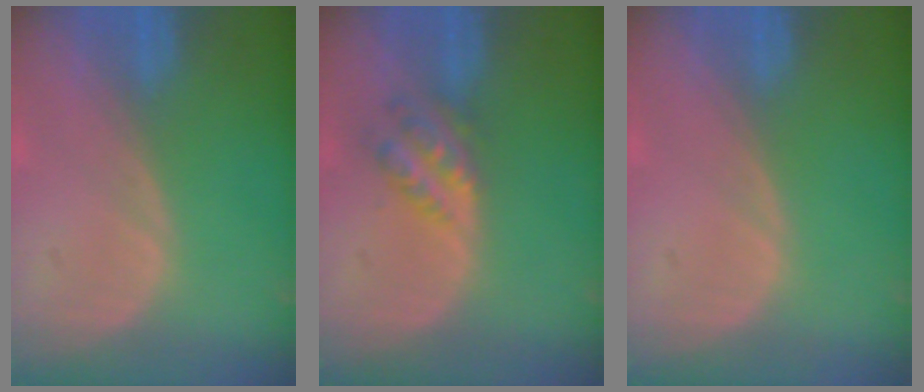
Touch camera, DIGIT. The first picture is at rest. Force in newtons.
{"total": 4.6, "press": 4.1, "slide": 2.2}
{"total": 0.0}